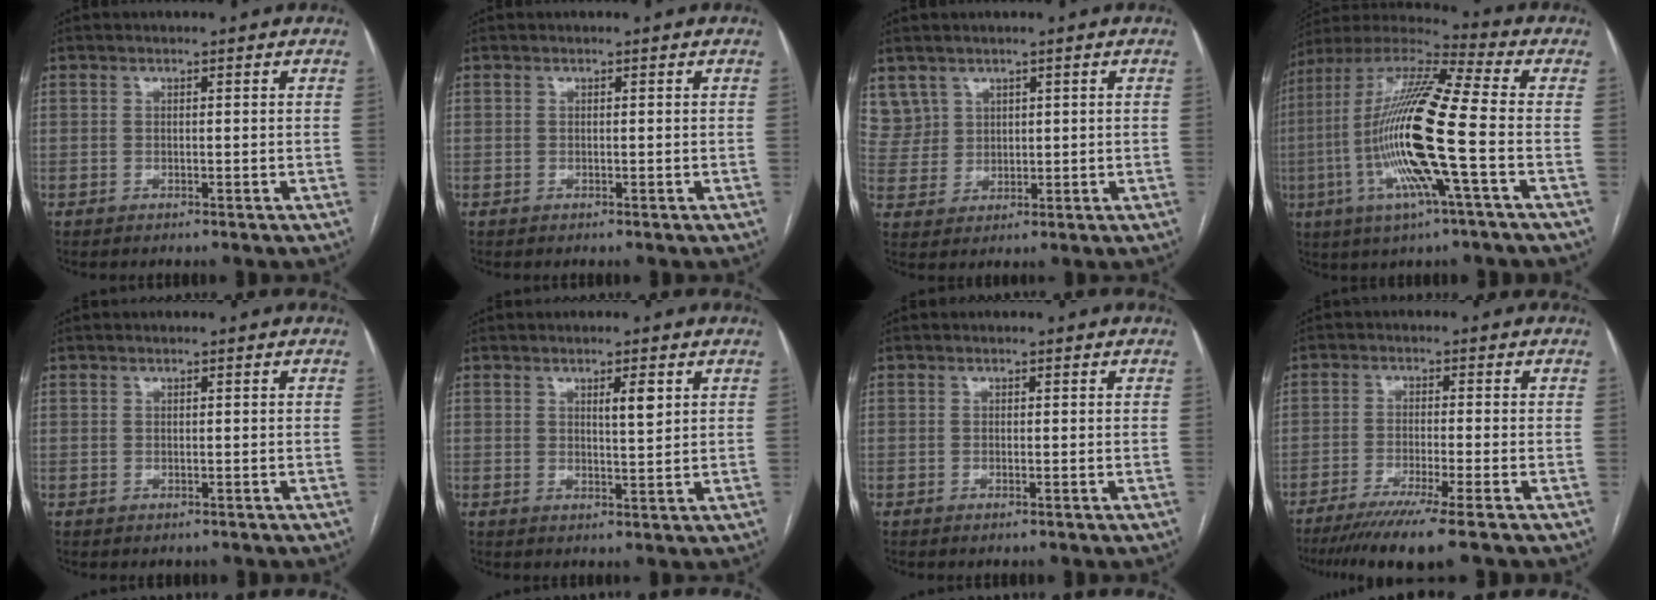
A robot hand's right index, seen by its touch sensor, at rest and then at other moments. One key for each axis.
{"total": 0.0}
{"total": 5.7, "fx": 3.6, "fy": 4.5, "fz": -0.2, "tx": 0.004, "ty": 0.012, "tz": 0.083}
{"total": 18.9, "fx": -3.8, "fy": 0.6, "fz": 18.6, "tx": -0.379, "ty": -0.007, "tz": -0.080}
{"total": 0.6, "fx": -0.3, "fy": 0.6, "fz": 0.0, "tx": -0.001, "ty": 0.005, "tz": -0.002}
{"total": 2.9, "fx": 1.4, "fy": 0.5, "fz": 2.5, "tx": -0.044, "ty": -0.002, "tz": 0.024}
{"total": 0.6, "fx": -0.4, "fy": 0.0, "fz": 0.4, "tx": -0.008, "ty": -0.001, "tz": -0.005}
{"total": 10.1, "fx": -7.7, "fy": -1.1, "fz": 6.5, "tx": -0.092, "ty": -0.029, "tz": -0.121}